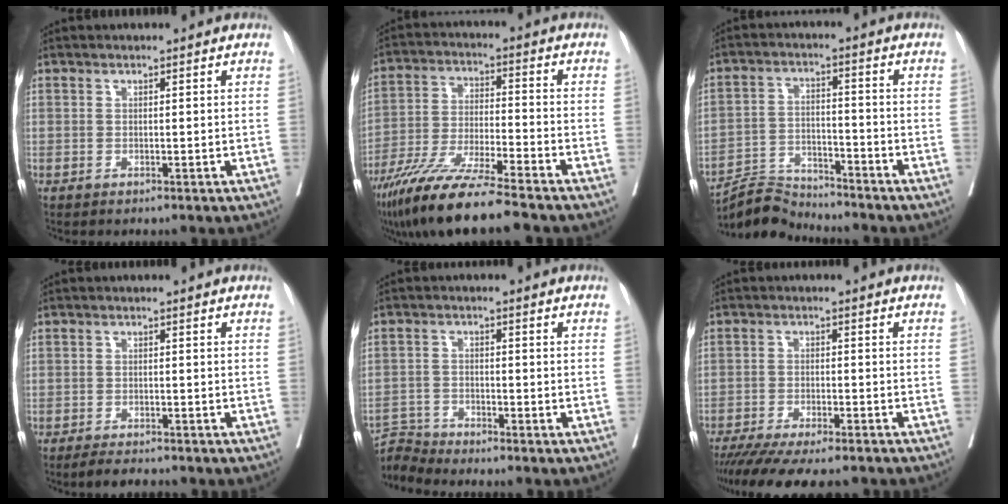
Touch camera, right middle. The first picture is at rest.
{"total": 13.0, "force": [-10.2, -0.1, 8.1], "torque": [-0.150, -0.032, -0.184]}
{"total": 7.0, "force": [-6.9, -0.2, -1.1], "torque": [0.012, 0.005, -0.126]}
{"total": 3.4, "force": [-3.1, 0.5, 1.4], "torque": [-0.024, -0.010, -0.051]}
{"total": 4.6, "force": [-4.3, -1.3, -1.2], "torque": [0.019, -0.009, -0.083]}
{"total": 14.4, "force": [-12.4, 2.2, 7.0], "torque": [-0.115, -0.028, -0.181]}